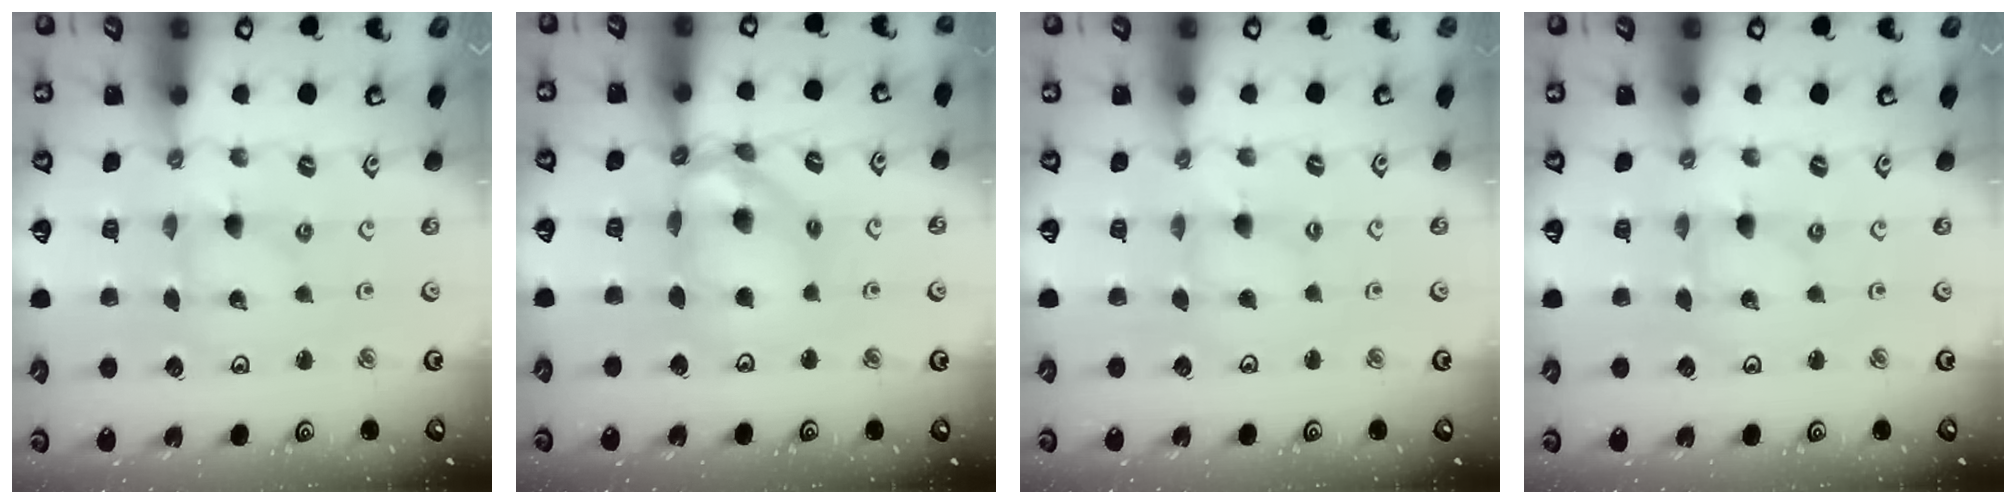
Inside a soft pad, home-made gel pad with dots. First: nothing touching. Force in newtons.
{"total": 12.5, "press": 12.4, "slide": 1.6}
{"total": 2.3, "press": 2.3, "slide": 0.3}
{"total": 0.0}